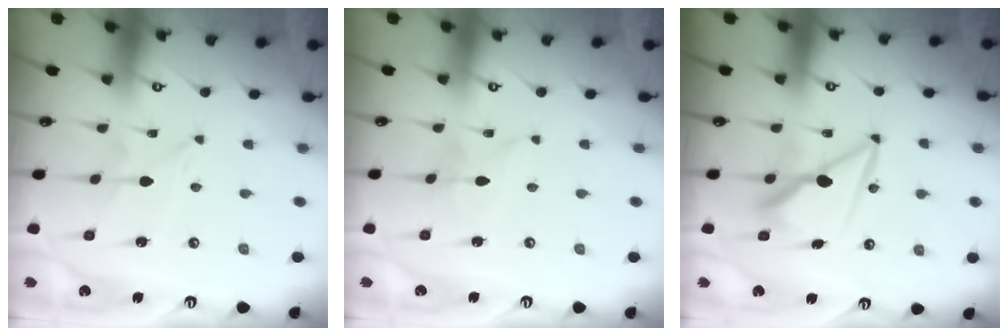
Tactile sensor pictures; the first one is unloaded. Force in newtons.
{"total": 1.6, "press": 1.6, "slide": 0.2}
{"total": 8.5, "press": 8.4, "slide": 1.2}